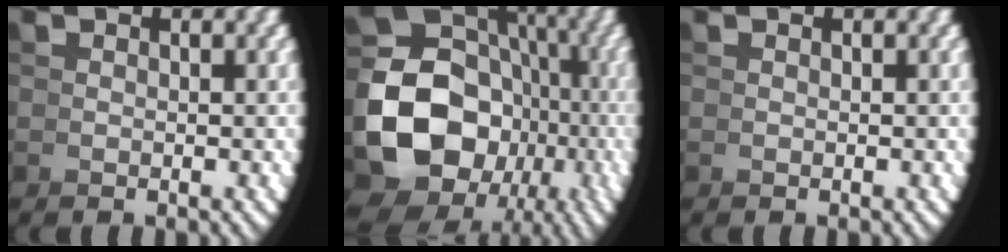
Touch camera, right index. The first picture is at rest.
{"total": 16.9, "force": [-2.5, 13.6, 9.7], "torque": [-0.219, -0.072, -0.019]}
{"total": 0.0}